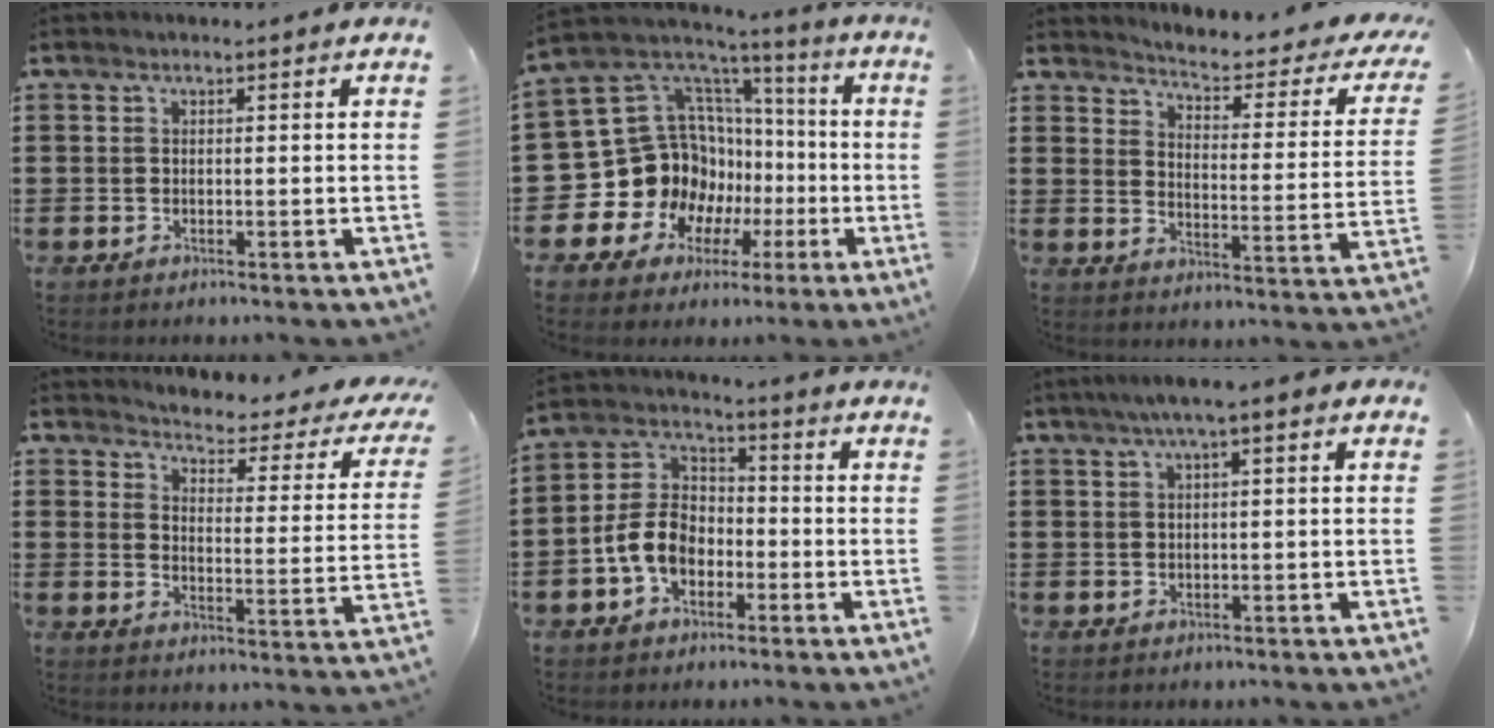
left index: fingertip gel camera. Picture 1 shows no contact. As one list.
[{"total": 16.3, "force": [-2.0, 14.8, 6.6], "torque": [-0.184, -0.039, 0.002]}, {"total": 3.1, "force": [2.8, 0.0, 1.3], "torque": [-0.037, -0.031, 0.034]}, {"total": 2.7, "force": [2.6, 0.3, 0.7], "torque": [-0.026, -0.030, 0.034]}, {"total": 7.8, "force": [-3.1, 5.4, 4.6], "torque": [-0.121, 0.012, -0.067]}, {"total": 2.3, "force": [0.2, 0.3, 2.3], "torque": [-0.039, 0.002, 0.002]}]